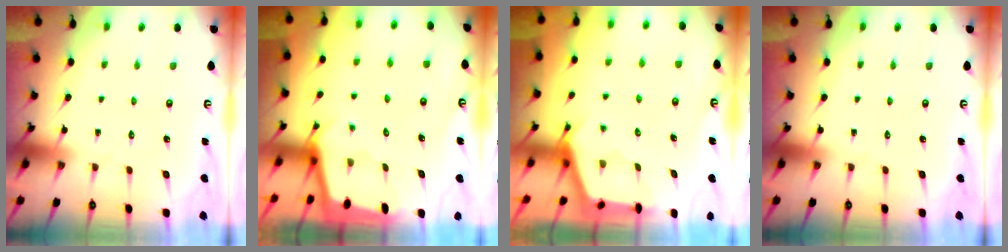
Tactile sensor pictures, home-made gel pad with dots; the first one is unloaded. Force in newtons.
{"total": 1.6, "press": 1.6, "slide": 0.2}
{"total": 2.7, "press": 2.7, "slide": 0.4}
{"total": 0.0}